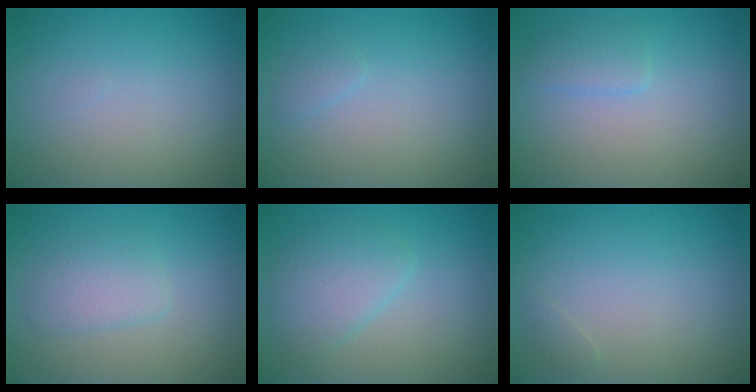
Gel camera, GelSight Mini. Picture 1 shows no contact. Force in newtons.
{"total": 0.7, "press": 0.7, "slide": 0.1}
{"total": 1.4, "press": 1.4, "slide": 0.1}
{"total": 2.1, "press": 2.1, "slide": 0.1}
{"total": 3.2, "press": 3.2, "slide": 0.1}
{"total": 0.5, "press": 0.5, "slide": 0.0}